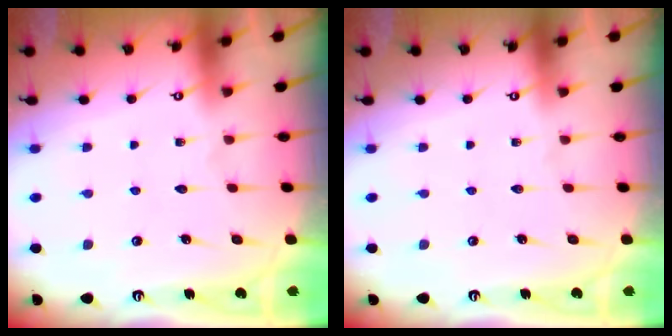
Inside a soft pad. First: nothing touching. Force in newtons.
{"total": 0.0}